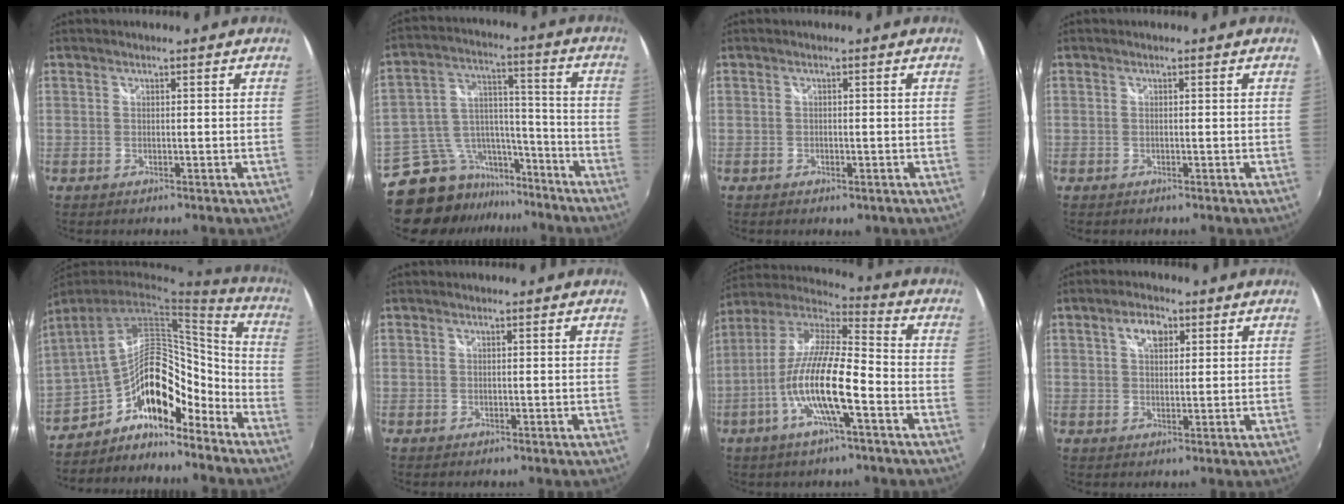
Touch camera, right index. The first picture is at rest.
{"total": 15.6, "force": [-12.4, 8.6, 4.0], "torque": [-0.088, 0.050, -0.191]}
{"total": 1.6, "force": [-0.8, 1.0, 0.9], "torque": [-0.017, -0.006, -0.011]}
{"total": 0.0}
{"total": 17.8, "force": [-10.4, 8.4, 11.7], "torque": [-0.202, 0.017, -0.182]}
{"total": 0.5, "force": [-0.2, 0.5, 0.0], "torque": [0.000, 0.002, -0.002]}
{"total": 15.4, "force": [-5.9, 2.9, 13.9], "torque": [-0.270, -0.010, -0.116]}
{"total": 4.6, "force": [2.0, 2.6, 3.1], "torque": [-0.049, 0.012, 0.036]}